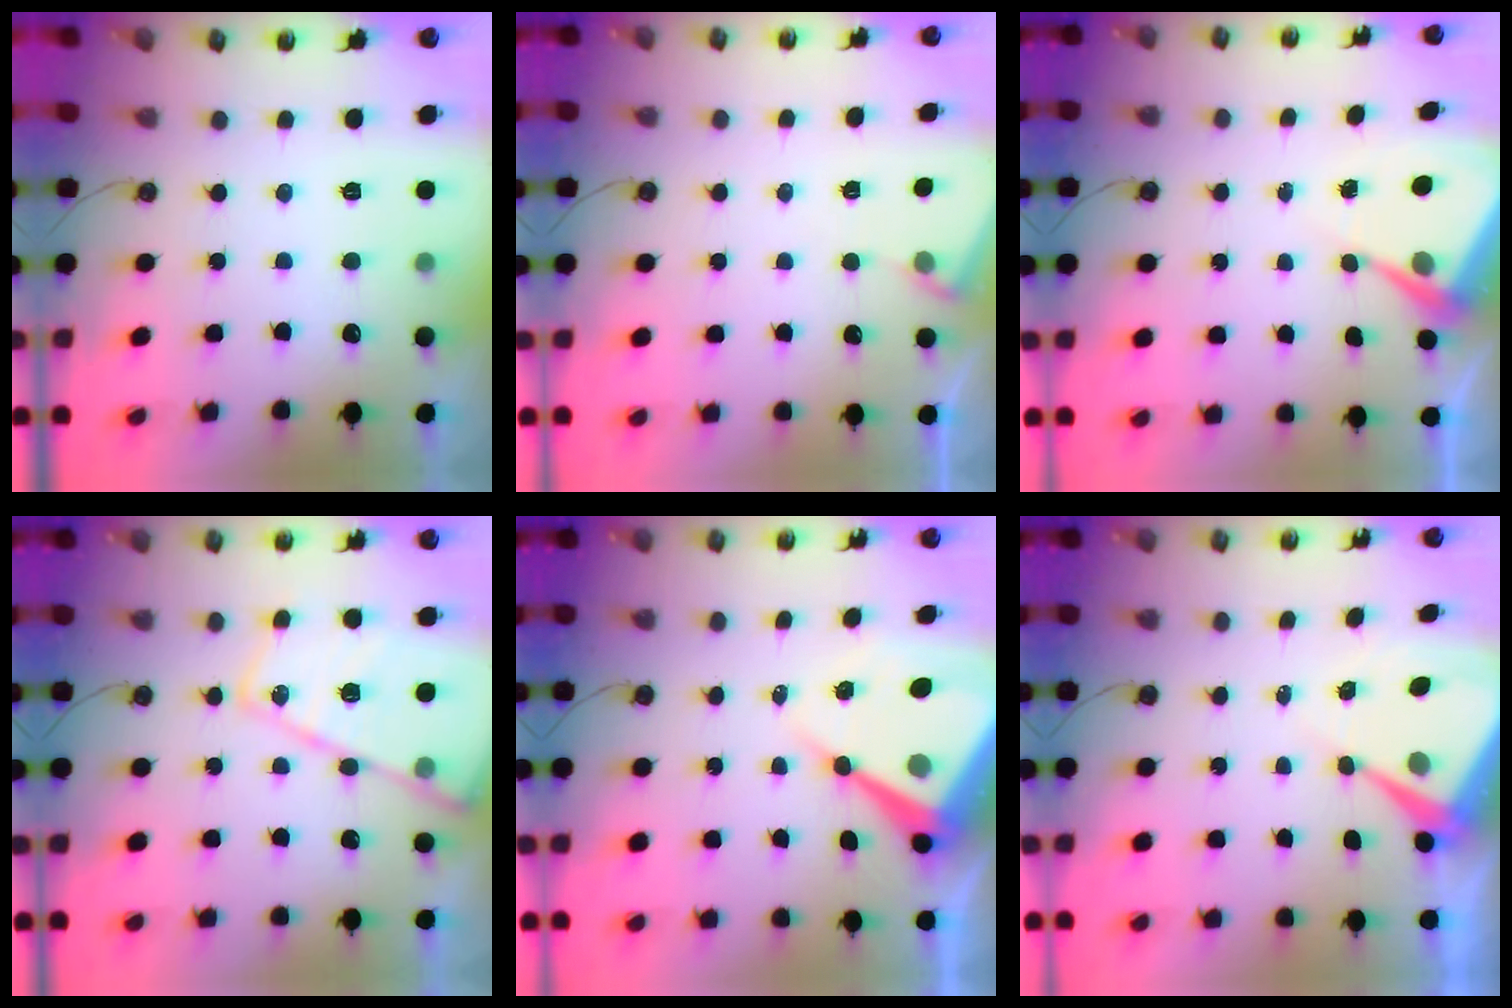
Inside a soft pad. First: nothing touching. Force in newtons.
{"total": 3.8, "press": 3.7, "slide": 0.6}
{"total": 6.1, "press": 6.1, "slide": 0.3}
{"total": 20.7, "press": 20.6, "slide": 2.0}
{"total": 15.0, "press": 15.0, "slide": 1.3}
{"total": 8.7, "press": 8.7, "slide": 1.1}